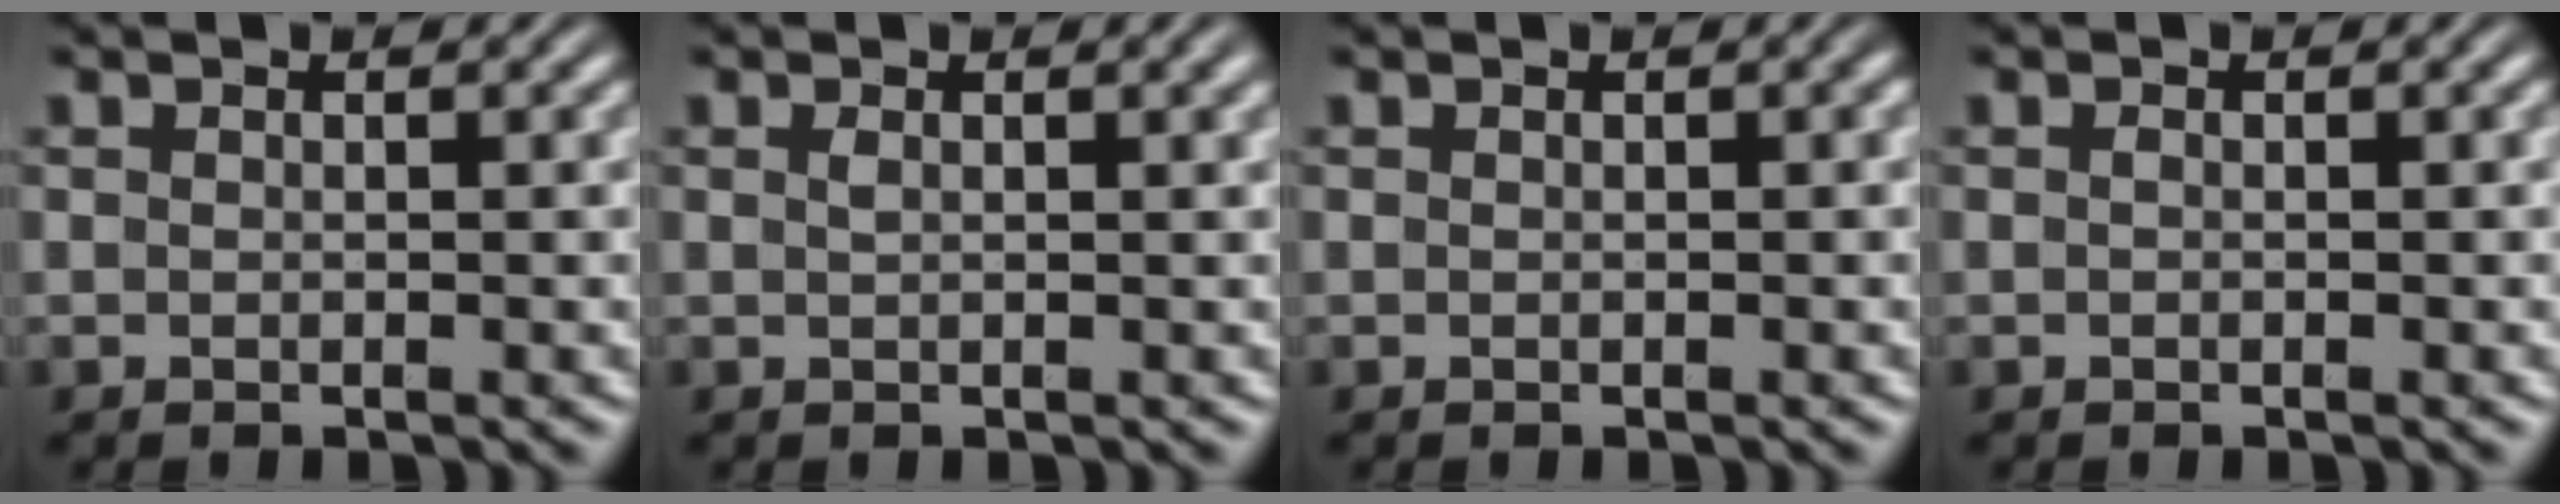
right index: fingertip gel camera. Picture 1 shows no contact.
{"total": 0.7, "force": [0.2, -0.4, 0.6], "torque": [-0.011, -0.003, 0.007]}
{"total": 0.0}
{"total": 0.0}